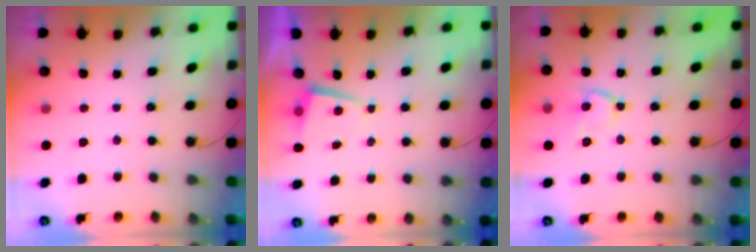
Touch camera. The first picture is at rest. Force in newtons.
{"total": 1.2, "press": 1.2, "slide": 0.2}
{"total": 10.6, "press": 10.6, "slide": 0.8}